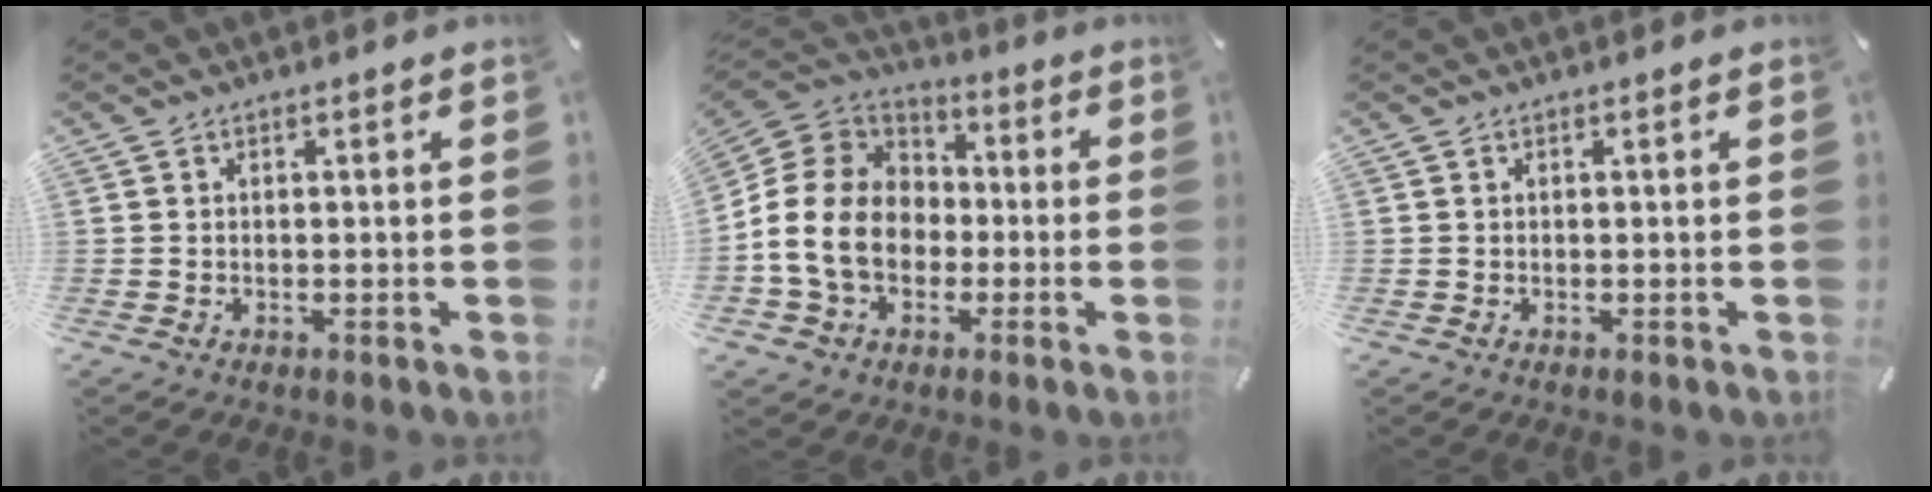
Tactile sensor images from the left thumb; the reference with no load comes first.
{"total": 16.0, "force": [-3.8, 13.2, 8.1], "torque": [-0.194, 0.034, -0.072]}
{"total": 0.0}